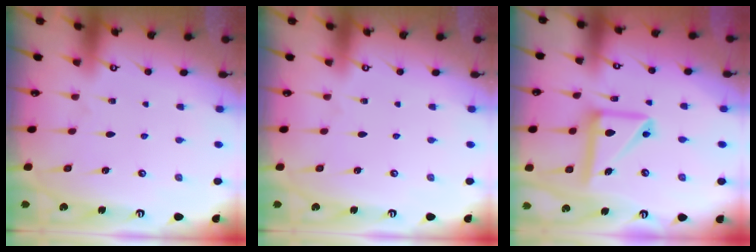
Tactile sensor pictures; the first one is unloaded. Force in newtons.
{"total": 0.0}
{"total": 13.9, "press": 13.8, "slide": 1.8}